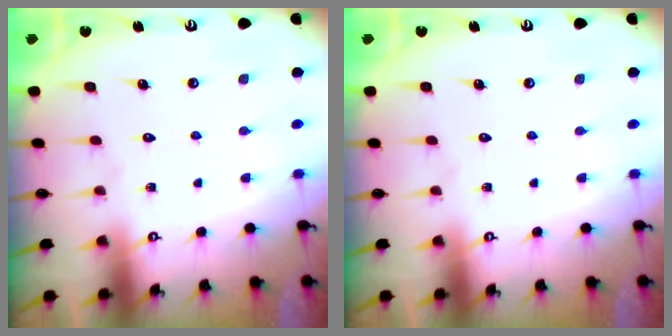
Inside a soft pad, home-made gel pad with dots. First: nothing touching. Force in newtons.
{"total": 0.0}